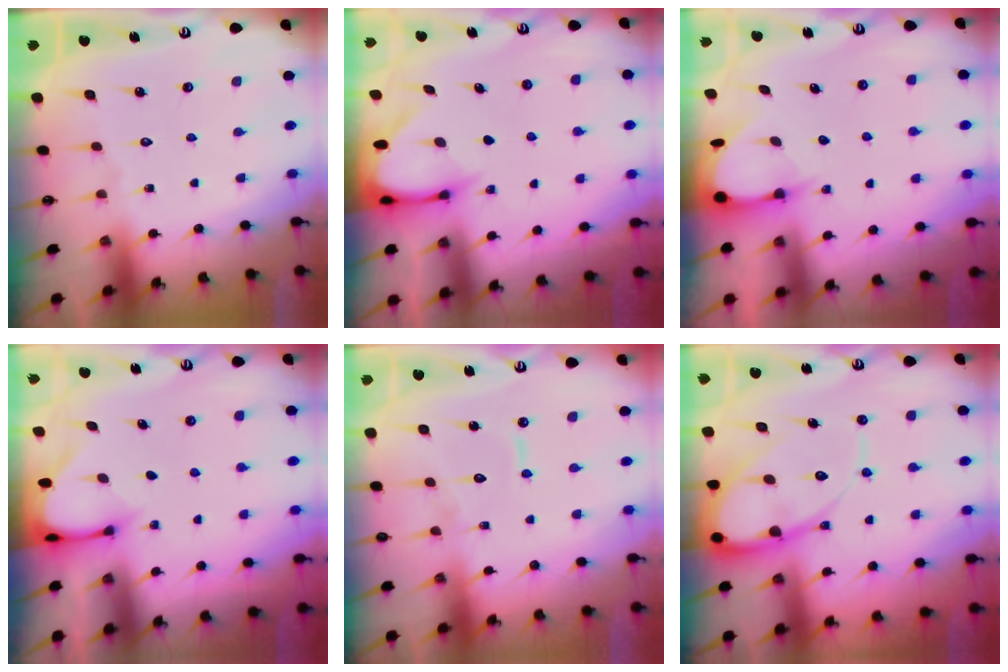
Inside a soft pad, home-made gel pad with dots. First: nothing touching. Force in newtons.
{"total": 3.5, "press": 3.4, "slide": 0.3}
{"total": 3.6, "press": 3.5, "slide": 0.3}
{"total": 3.4, "press": 3.4, "slide": 0.3}
{"total": 7.0, "press": 6.9, "slide": 0.6}
{"total": 13.3, "press": 13.3, "slide": 1.2}